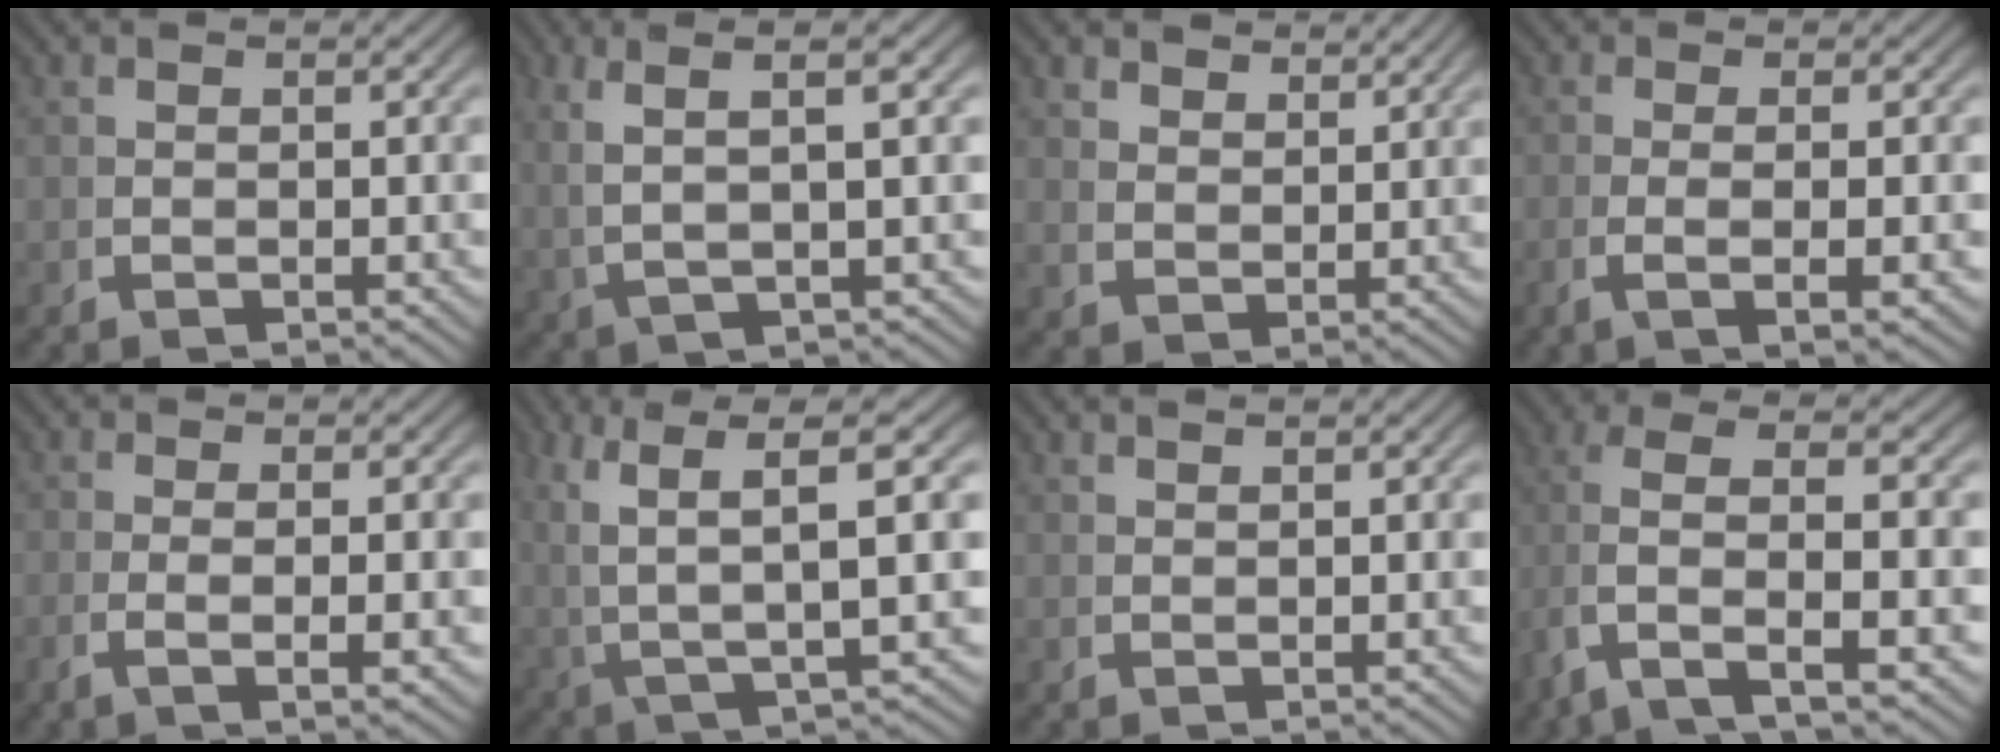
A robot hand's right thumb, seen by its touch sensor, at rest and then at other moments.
{"total": 7.0, "force": [3.2, 2.1, 5.9], "torque": [-0.101, 0.024, 0.052]}
{"total": 3.5, "force": [3.1, 1.4, 1.1], "torque": [-0.017, -0.002, 0.064]}
{"total": 3.0, "force": [-0.3, 0.4, 3.0], "torque": [-0.064, -0.001, -0.002]}
{"total": 2.5, "force": [-0.2, 0.3, 2.4], "torque": [-0.054, -0.001, -0.001]}
{"total": 8.8, "force": [1.4, 3.7, 7.8], "torque": [-0.144, -0.003, 0.031]}
{"total": 1.4, "force": [1.3, -0.5, 0.1], "torque": [0.003, 0.004, 0.028]}
{"total": 6.5, "force": [-0.2, 2.5, 6.0], "torque": [-0.152, -0.021, 0.016]}